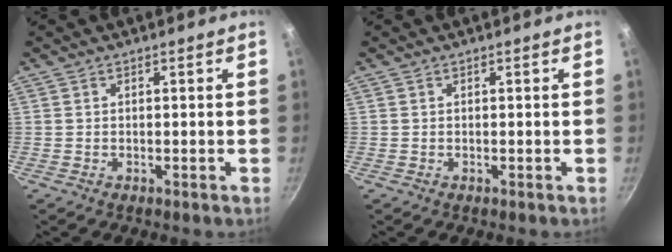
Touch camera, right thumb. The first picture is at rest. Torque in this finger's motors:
{"motor_torque": [0.06, -0.07, -0.13, -0.13, 0.02]}